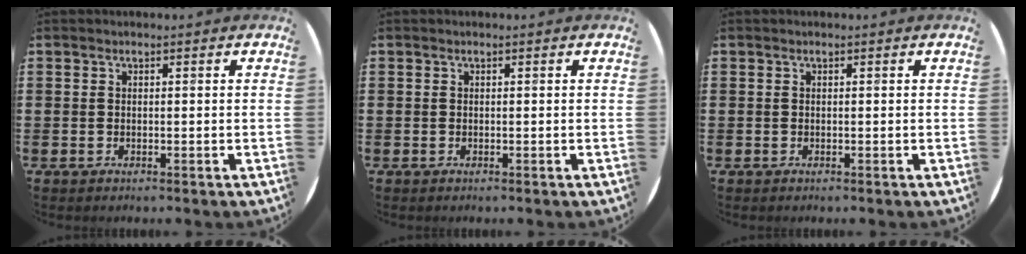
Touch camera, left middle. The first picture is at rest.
{"total": 0.0}
{"total": 0.0}